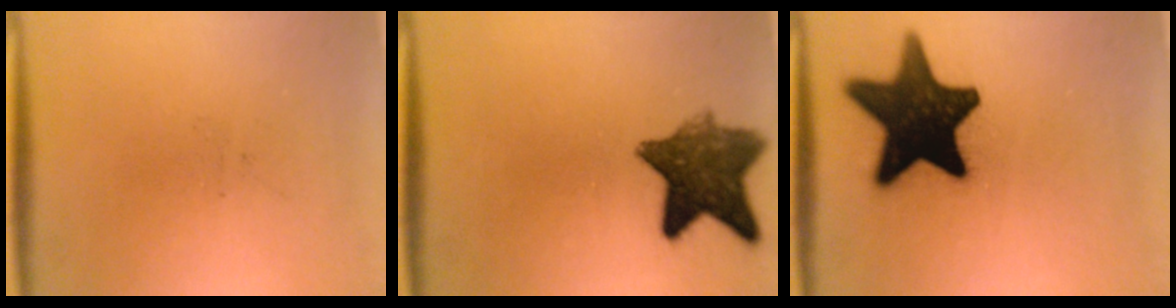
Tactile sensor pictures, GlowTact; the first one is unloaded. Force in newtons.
{"total": 9.3}
{"total": 18.1}